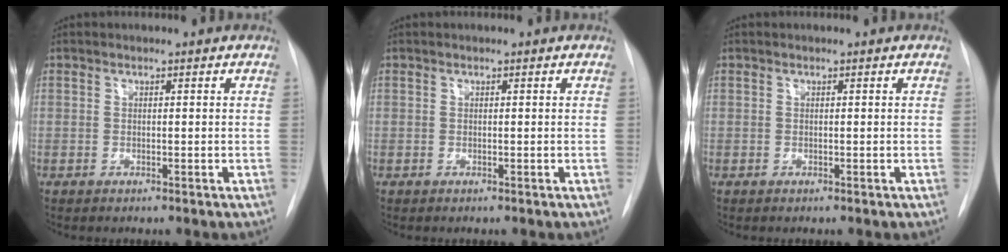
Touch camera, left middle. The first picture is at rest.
{"total": 0.0}
{"total": 0.0}